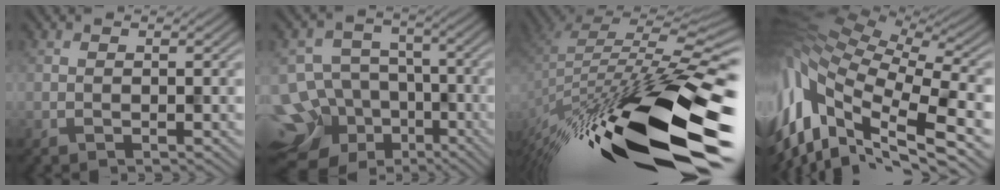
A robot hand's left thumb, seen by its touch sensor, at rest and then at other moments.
{"total": 13.5, "force": [-8.5, 9.9, 3.5], "torque": [-0.109, -0.041, -0.099]}
{"total": 17.0, "force": [-9.6, 6.6, 12.4], "torque": [-0.244, -0.024, -0.147]}
{"total": 15.1, "force": [-3.7, 8.3, 12.0], "torque": [-0.283, -0.026, -0.033]}